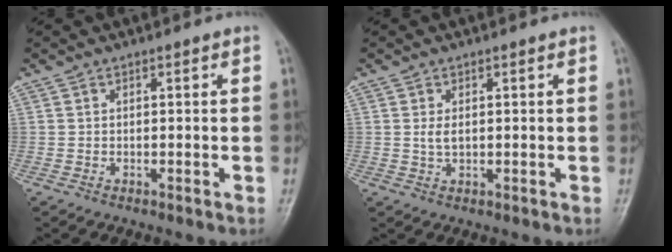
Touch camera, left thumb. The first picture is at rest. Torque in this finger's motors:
{"motor_torque": [-0.03, 0.13, 0.33, -0.06, 0.02]}